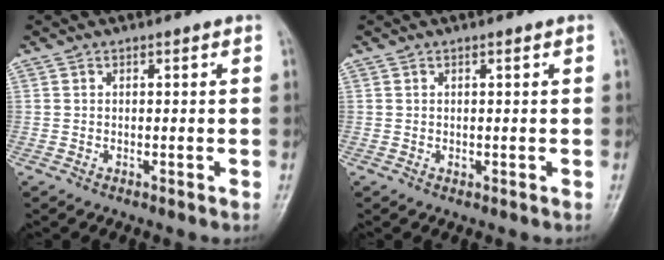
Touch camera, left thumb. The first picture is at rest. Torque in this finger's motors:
{"motor_torque": [-0.04, 0.13, 0.20, 0.22, 0.01]}